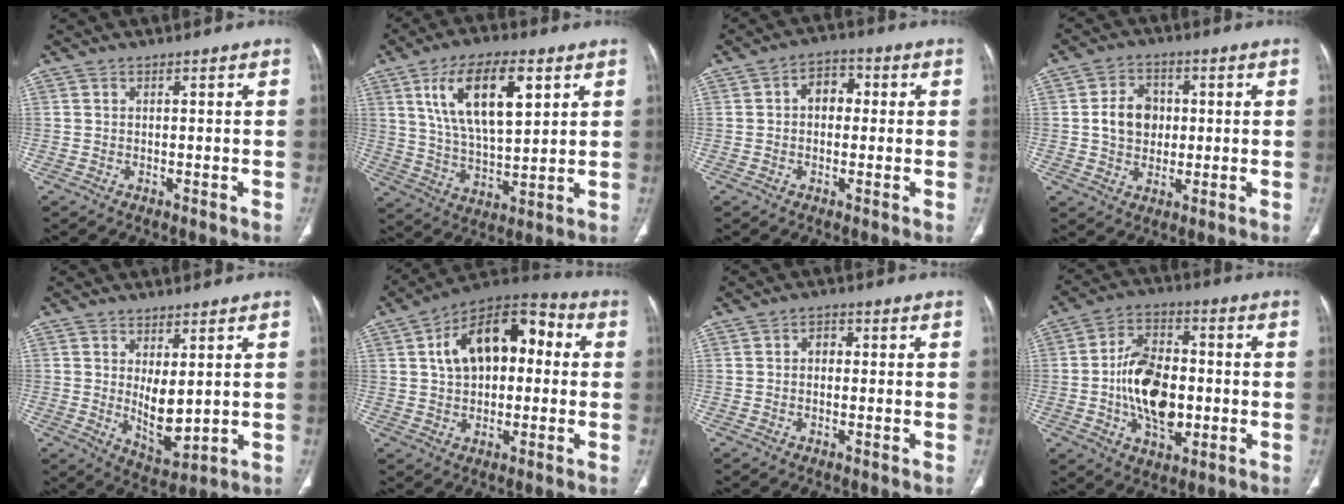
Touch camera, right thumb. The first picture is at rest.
{"total": 16.7, "force": [6.6, 7.3, 13.4], "torque": [-0.220, -0.019, 0.123]}
{"total": 5.5, "force": [0.5, 3.9, 3.8], "torque": [-0.039, 0.017, -0.003]}
{"total": 8.1, "force": [0.5, 6.5, 4.8], "torque": [-0.057, 0.006, 0.007]}
{"total": 7.6, "force": [0.7, 3.6, 6.6], "torque": [-0.089, -0.024, 0.029]}
{"total": 17.0, "force": [3.0, 10.3, 13.2], "torque": [-0.180, 0.039, 0.040]}
{"total": 2.2, "force": [0.0, 1.7, 1.5], "torque": [-0.014, 0.010, -0.007]}
{"total": 15.5, "force": [-1.8, 9.5, 12.1], "torque": [-0.190, 0.019, -0.028]}